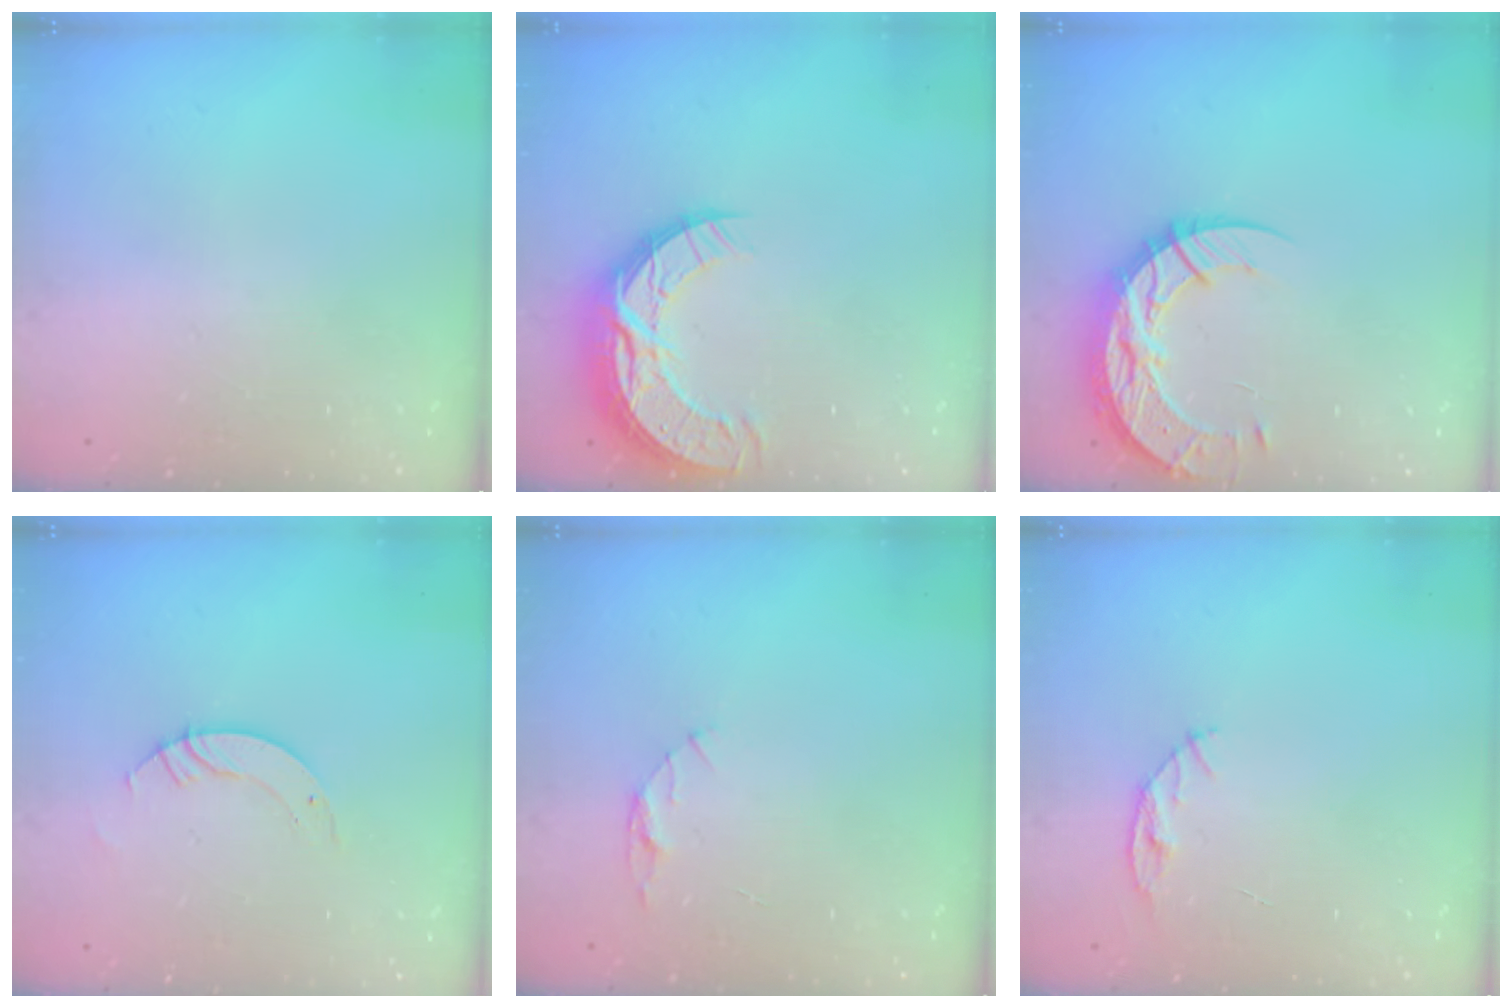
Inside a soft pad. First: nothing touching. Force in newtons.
{"total": 15.1, "press": 15.1, "slide": 1.1}
{"total": 13.5, "press": 13.5, "slide": 1.0}
{"total": 3.5, "press": 3.5, "slide": 0.2}
{"total": 4.3, "press": 4.3, "slide": 0.5}
{"total": 4.8, "press": 4.8, "slide": 0.5}